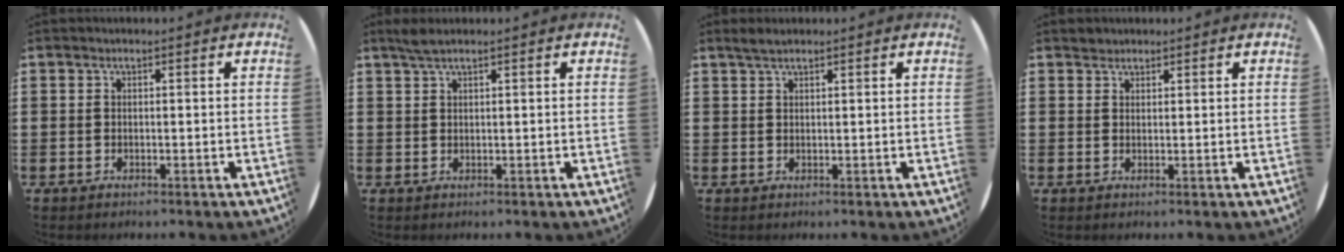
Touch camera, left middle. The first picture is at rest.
{"total": 1.7, "force": [1.3, 0.1, 1.1], "torque": [-0.023, 0.002, 0.023]}
{"total": 1.5, "force": [1.3, 0.3, 0.7], "torque": [-0.015, 0.002, 0.023]}
{"total": 1.2, "force": [1.1, 0.4, -0.1], "torque": [0.008, -0.001, 0.021]}